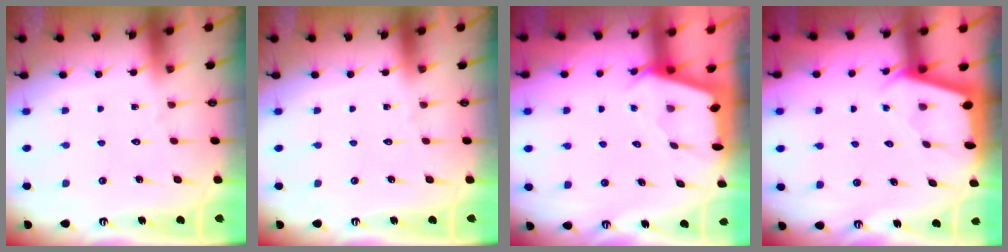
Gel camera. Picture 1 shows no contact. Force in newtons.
{"total": 0.0}
{"total": 2.4, "press": 2.4, "slide": 0.3}
{"total": 2.2, "press": 2.2, "slide": 0.1}